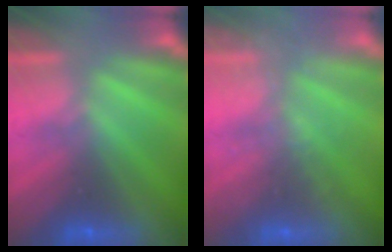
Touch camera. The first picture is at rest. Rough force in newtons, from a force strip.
{"total": 1.9}